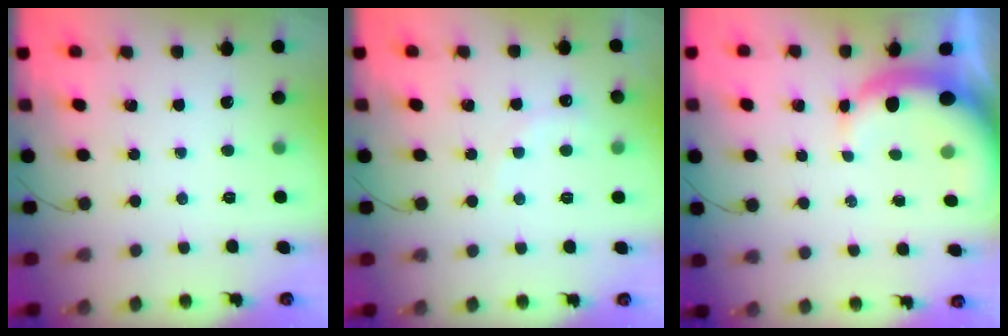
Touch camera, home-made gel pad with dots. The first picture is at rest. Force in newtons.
{"total": 5.5, "press": 5.4, "slide": 1.1}
{"total": 7.3, "press": 7.2, "slide": 1.2}